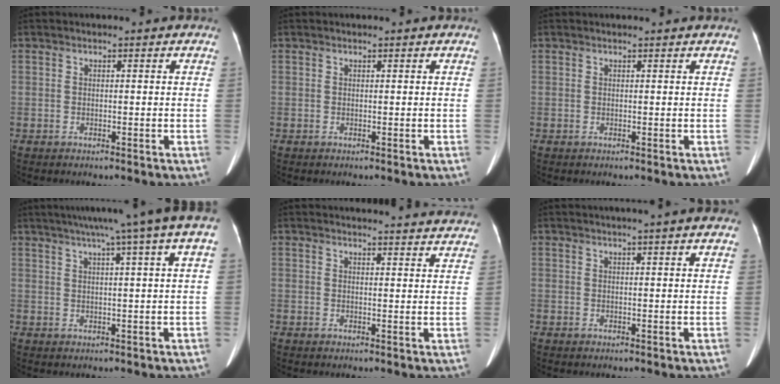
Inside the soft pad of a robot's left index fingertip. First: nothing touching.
{"total": 0.0}
{"total": 1.4, "force": [1.3, -0.1, 0.3], "torque": [-0.009, 0.010, 0.018]}
{"total": 11.8, "force": [7.4, -1.1, 9.1], "torque": [-0.132, 0.033, 0.086]}
{"total": 19.2, "force": [18.7, 1.8, 4.0], "torque": [-0.035, -0.034, 0.202]}
{"total": 5.7, "force": [4.6, -0.3, 3.4], "torque": [-0.049, 0.025, 0.052]}